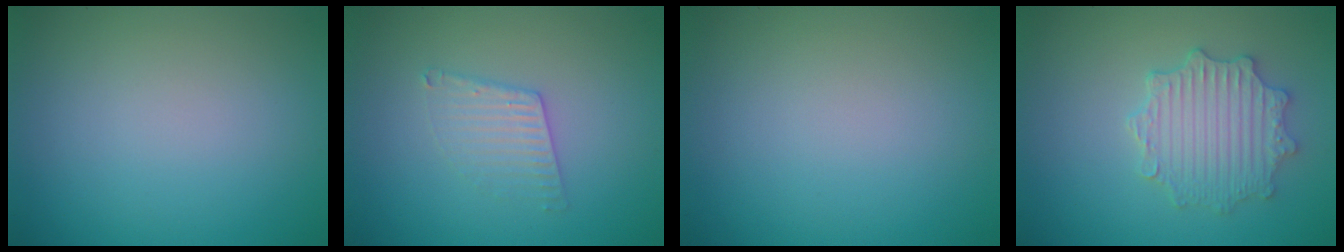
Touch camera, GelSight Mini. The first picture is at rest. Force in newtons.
{"total": 2.1, "press": 2.1, "slide": 0.3}
{"total": 0.0}
{"total": 4.1, "press": 3.6, "slide": 2.0}